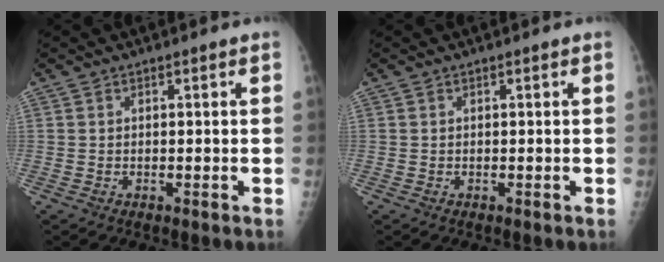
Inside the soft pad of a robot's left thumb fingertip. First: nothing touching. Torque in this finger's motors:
{"motor_torque": [0.01, 0.01, -0.02, -0.04, 0.00]}